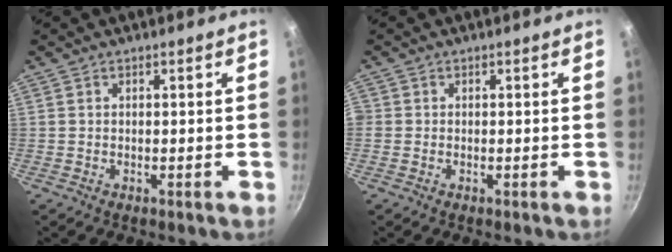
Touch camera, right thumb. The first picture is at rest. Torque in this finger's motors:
{"motor_torque": [-0.19, -0.20, 0.50, 0.32, 0.07]}